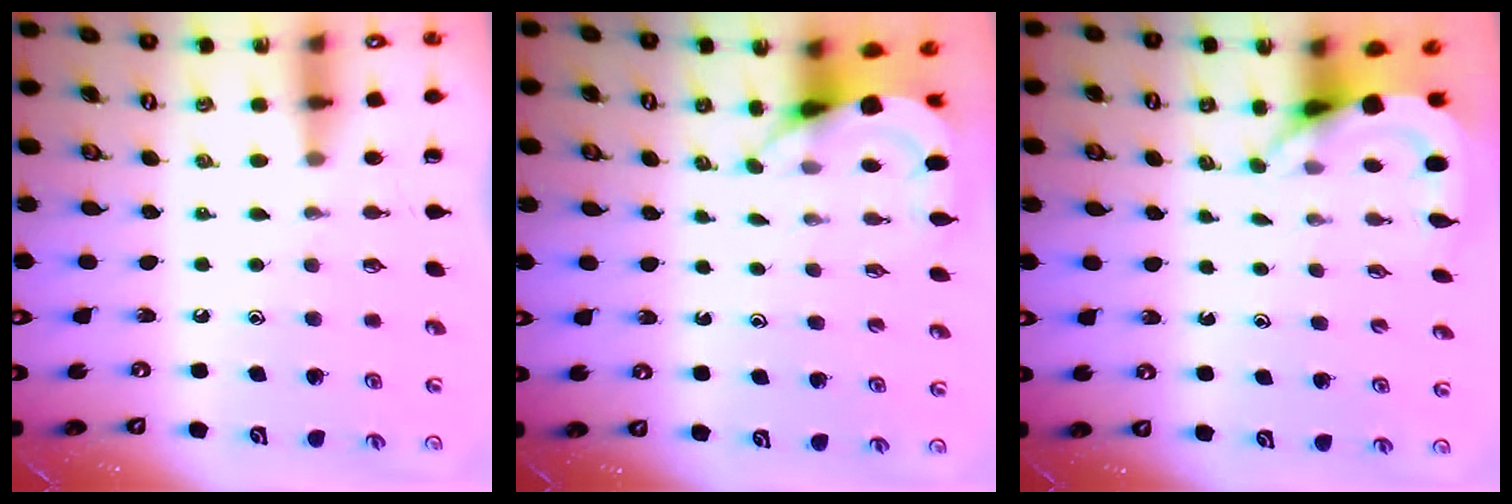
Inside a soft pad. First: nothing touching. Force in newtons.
{"total": 3.6, "press": 3.6, "slide": 0.2}
{"total": 3.6, "press": 3.6, "slide": 0.2}